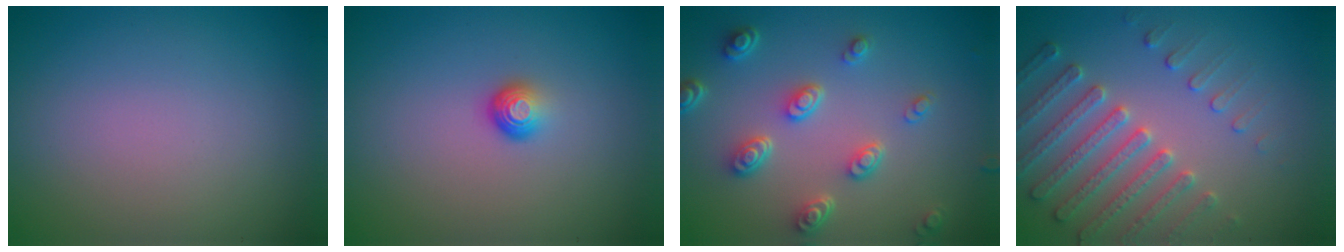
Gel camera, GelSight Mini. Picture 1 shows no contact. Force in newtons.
{"total": 1.6, "press": 1.0, "slide": 1.2}
{"total": 4.4, "press": 3.4, "slide": 2.9}
{"total": 4.1, "press": 4.0, "slide": 0.8}